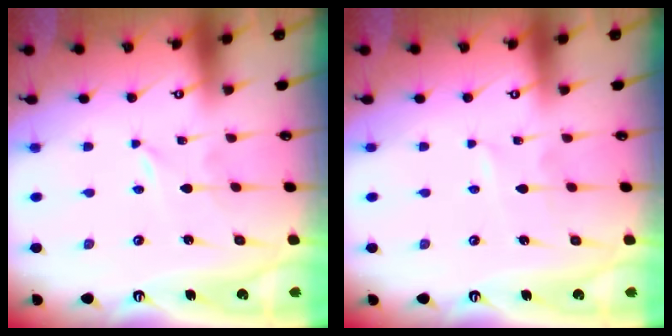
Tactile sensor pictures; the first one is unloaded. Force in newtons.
{"total": 2.2, "press": 2.2, "slide": 0.3}